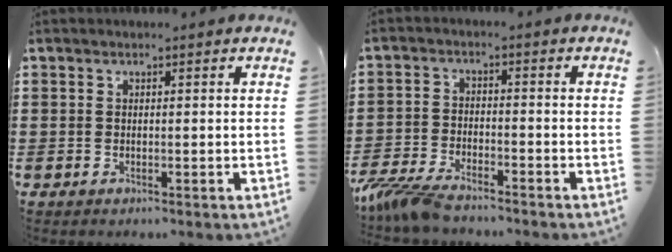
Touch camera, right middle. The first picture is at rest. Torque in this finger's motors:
{"motor_torque": [2.14, 0.00, 0.48, 0.20]}